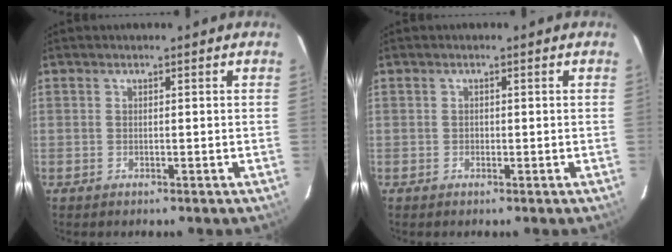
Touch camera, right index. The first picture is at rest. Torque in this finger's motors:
{"motor_torque": [0.06, 0.06, -0.01, 0.00]}